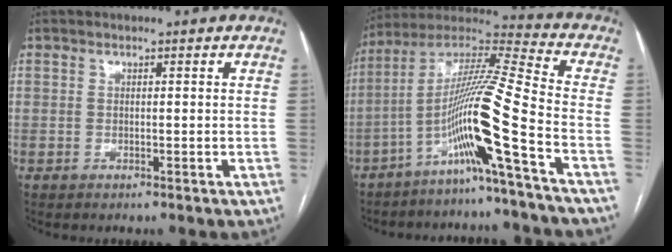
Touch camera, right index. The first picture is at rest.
{"total": 14.7, "force": [-6.3, -2.1, 13.1], "torque": [-0.256, 0.002, -0.126]}